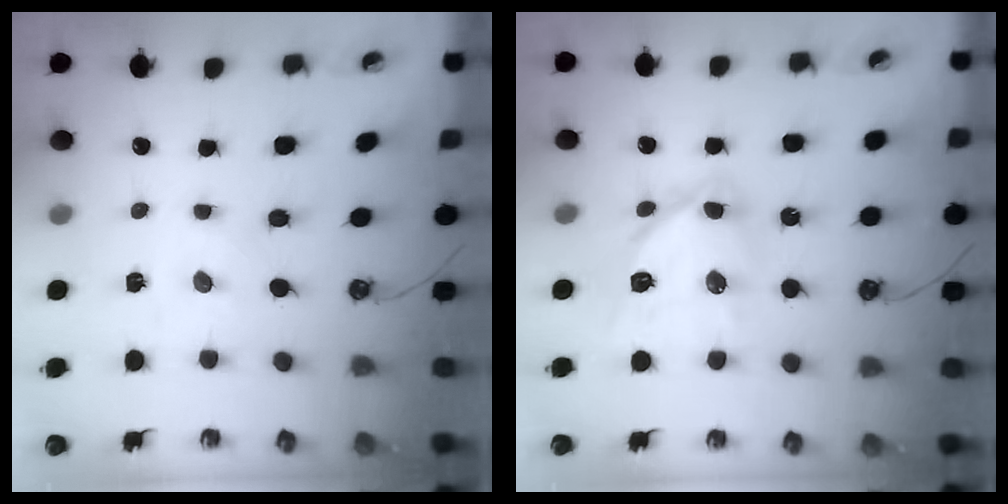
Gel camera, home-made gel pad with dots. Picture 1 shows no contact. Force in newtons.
{"total": 14.0, "press": 13.9, "slide": 1.3}